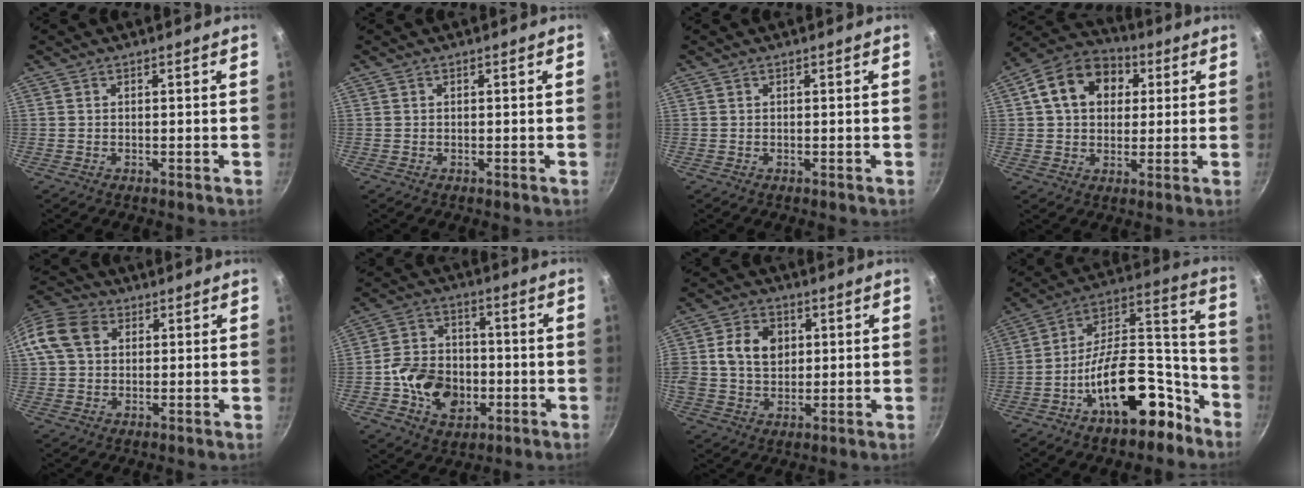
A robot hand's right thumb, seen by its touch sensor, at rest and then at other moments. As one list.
[{"total": 0.0}, {"total": 0.0}, {"total": 14.3, "force": [3.9, 10.7, 8.6], "torque": [-0.122, 0.021, 0.048]}, {"total": 10.8, "force": [2.7, 8.4, 6.3], "torque": [-0.109, 0.019, 0.033]}, {"total": 13.4, "force": [-3.3, 10.3, 7.9], "torque": [-0.107, 0.027, -0.058]}, {"total": 10.3, "force": [1.9, 7.8, 6.4], "torque": [-0.102, 0.006, 0.027]}, {"total": 21.3, "force": [-11.2, 10.4, 14.8], "torque": [-0.169, 0.112, -0.176]}]